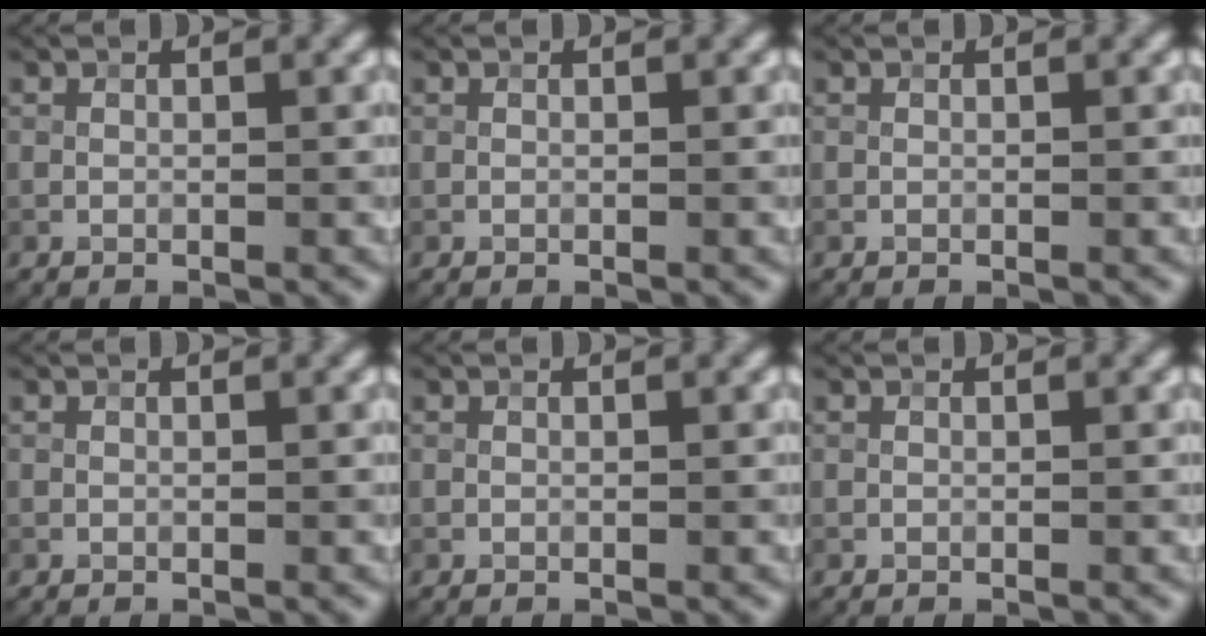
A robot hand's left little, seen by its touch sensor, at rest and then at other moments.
{"total": 0.0}
{"total": 0.0}
{"total": 0.0}
{"total": 0.0}
{"total": 0.0}